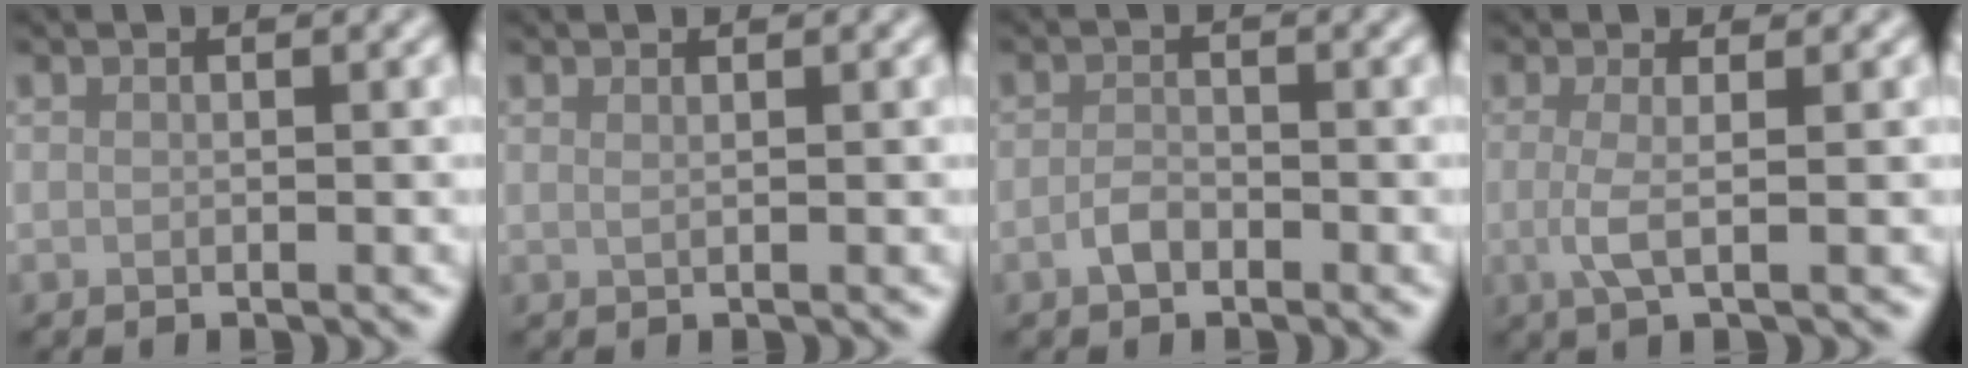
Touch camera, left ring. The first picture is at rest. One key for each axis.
{"total": 0.6, "fx": 0.3, "fy": 0.3, "fz": 0.5, "tx": -0.005, "ty": -0.002, "tz": -0.001}
{"total": 1.7, "fx": -1.1, "fy": 0.8, "fz": 0.9, "tx": -0.023, "ty": 0.000, "tz": -0.026}
{"total": 2.4, "fx": -0.4, "fy": 0.6, "fz": 2.3, "tx": -0.049, "ty": -0.004, "tz": -0.012}